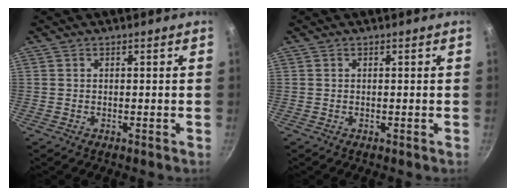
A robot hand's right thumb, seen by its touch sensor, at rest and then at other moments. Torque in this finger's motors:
{"motor_torque": [-0.02, 0.02, -0.17, -0.30, 0.00]}